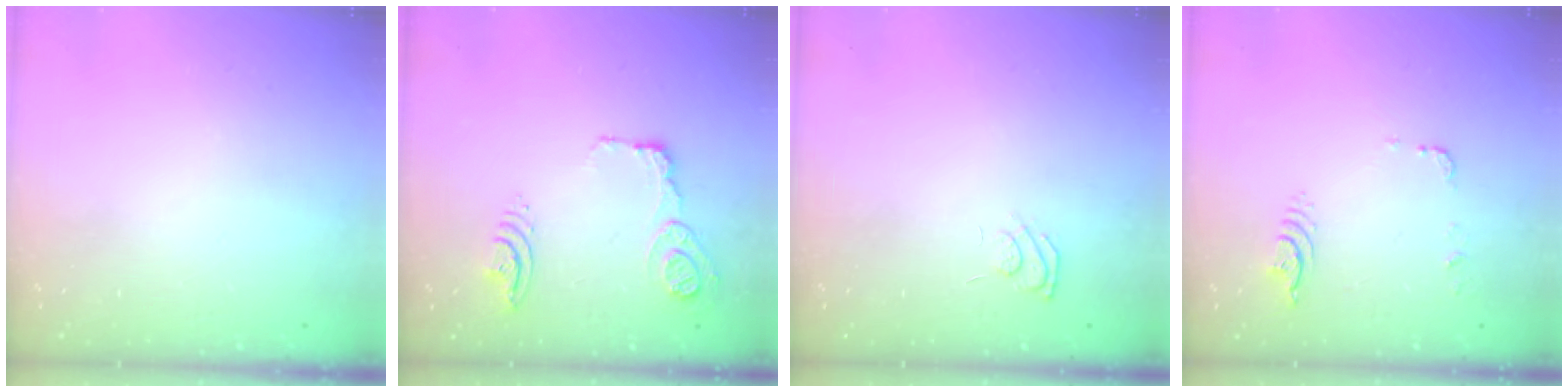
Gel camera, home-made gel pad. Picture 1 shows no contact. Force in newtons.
{"total": 21.3, "press": 16.2, "slide": 13.8}
{"total": 6.1, "press": 5.9, "slide": 1.4}
{"total": 5.2, "press": 5.1, "slide": 1.1}